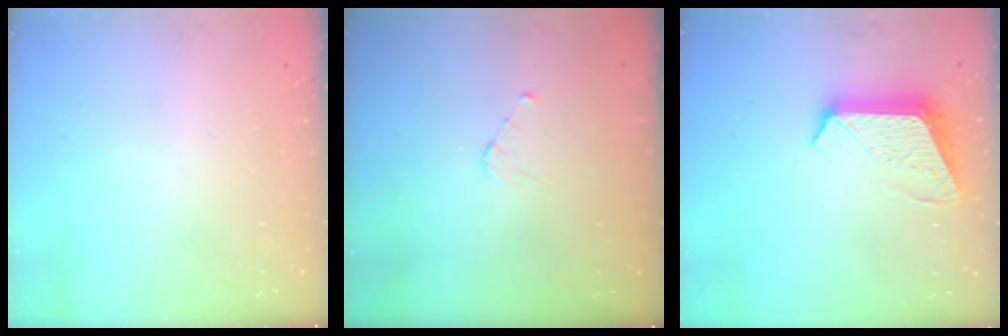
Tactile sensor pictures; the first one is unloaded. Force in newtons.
{"total": 3.0, "press": 3.0, "slide": 0.2}
{"total": 11.6, "press": 11.5, "slide": 0.7}